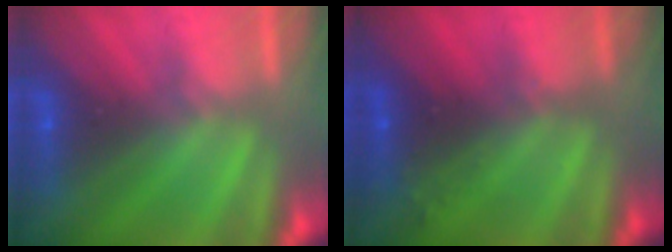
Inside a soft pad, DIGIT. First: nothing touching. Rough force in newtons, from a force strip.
{"total": 2.7}